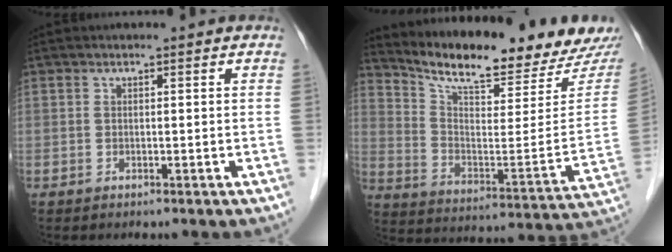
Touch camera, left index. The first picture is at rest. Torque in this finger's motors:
{"motor_torque": [0.19, -0.32, 0.30, 0.06]}